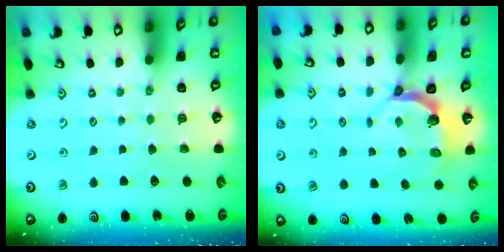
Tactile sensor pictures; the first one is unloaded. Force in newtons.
{"total": 4.7, "press": 3.7, "slide": 2.9}